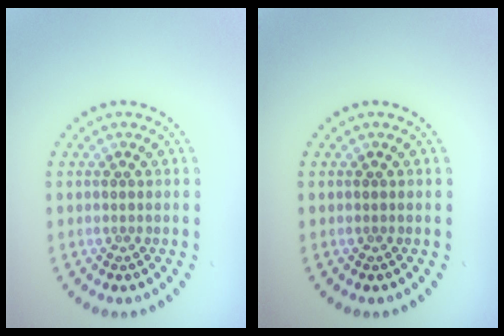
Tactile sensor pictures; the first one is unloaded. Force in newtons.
{"total": 0.0}